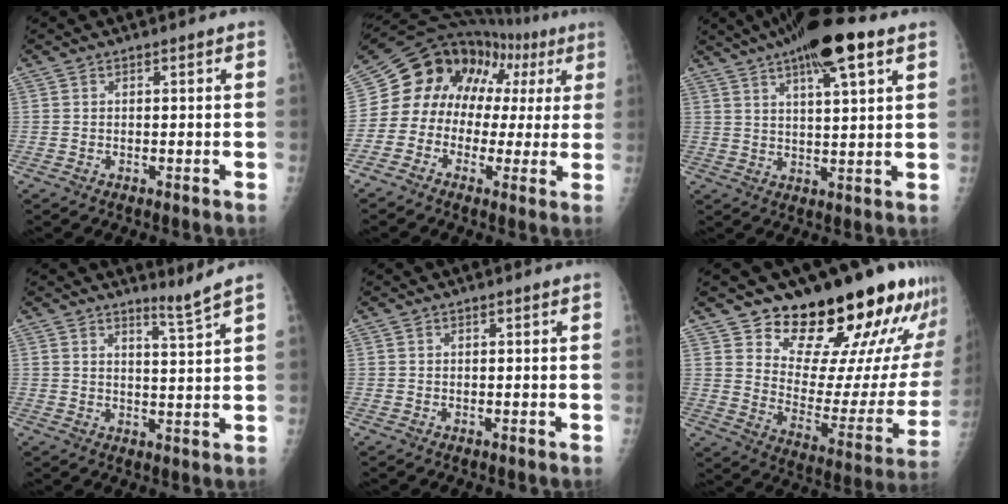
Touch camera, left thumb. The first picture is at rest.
{"total": 15.5, "force": [1.7, 13.0, 8.3], "torque": [-0.087, 0.070, 0.024]}
{"total": 13.8, "force": [8.0, 3.3, 10.8], "torque": [-0.160, -0.013, 0.126]}
{"total": 3.4, "force": [2.9, -1.3, 1.1], "torque": [-0.021, -0.041, 0.056]}
{"total": 0.0}
{"total": 24.0, "force": [19.2, 8.9, 11.2], "torque": [-0.115, -0.132, 0.263]}